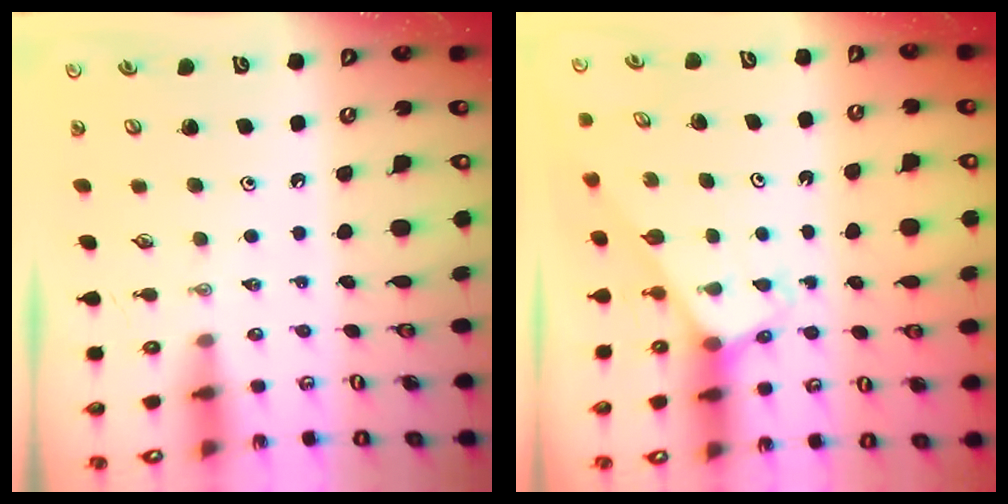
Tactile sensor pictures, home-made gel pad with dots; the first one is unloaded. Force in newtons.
{"total": 3.0, "press": 3.0, "slide": 0.2}